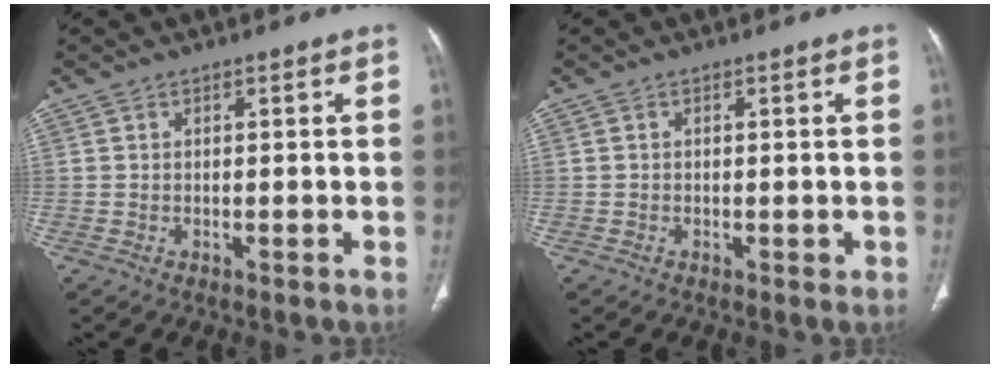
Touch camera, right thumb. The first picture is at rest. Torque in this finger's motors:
{"motor_torque": [-0.16, 0.00, -0.29, 0.10, -0.03]}